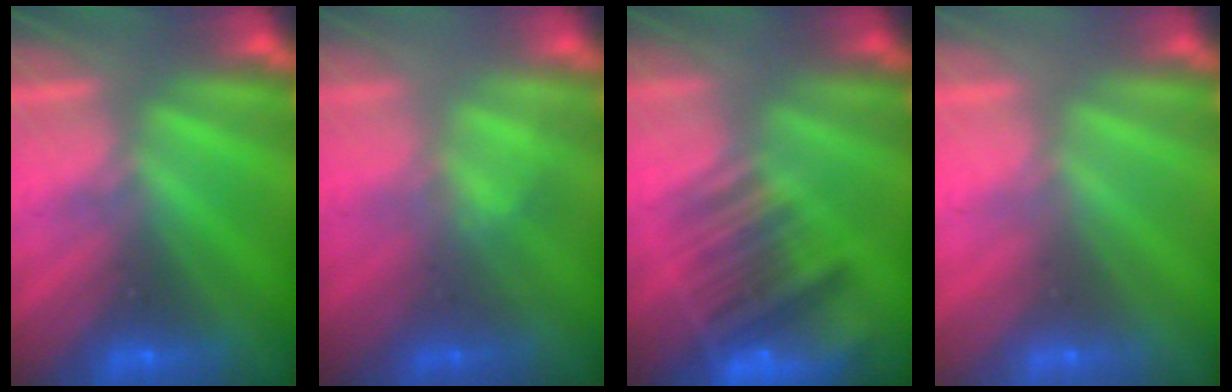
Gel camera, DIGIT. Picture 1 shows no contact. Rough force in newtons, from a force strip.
{"total": 2.3}
{"total": 5.9}
{"total": 2.9}